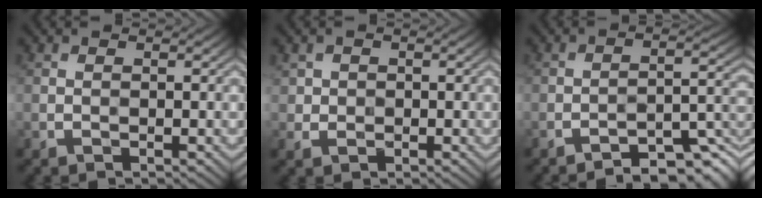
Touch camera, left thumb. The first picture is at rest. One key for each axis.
{"total": 2.0, "fx": 0.2, "fy": 2.0, "fz": -0.2, "tx": 0.006, "ty": -0.004, "tz": 0.006}
{"total": 7.0, "fx": -5.9, "fy": 1.2, "fz": 3.7, "tx": -0.048, "ty": 0.014, "tz": -0.087}